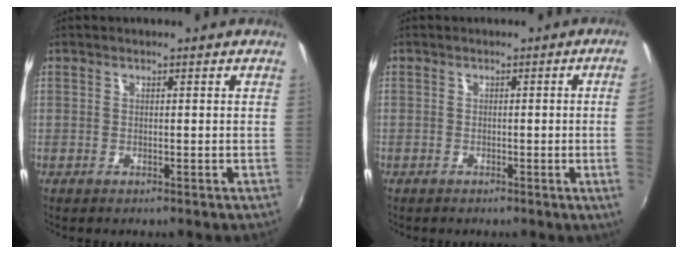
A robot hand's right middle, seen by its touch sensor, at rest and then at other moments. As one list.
[{"total": 3.6, "force": [-0.1, -1.9, 3.1], "torque": [-0.053, -0.011, 0.006]}]